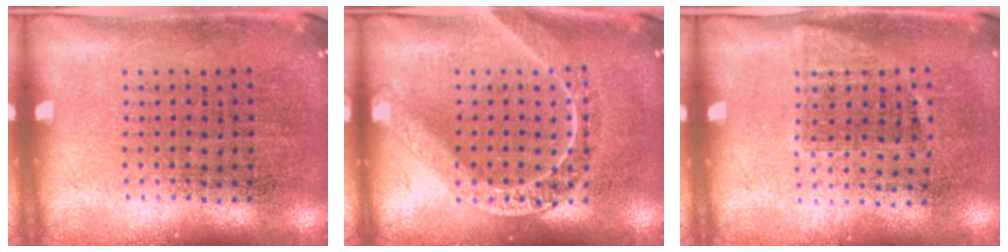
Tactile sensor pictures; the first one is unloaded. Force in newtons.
{"total": 1.5, "press": 1.5, "slide": 0.2}
{"total": 0.9, "press": 0.8, "slide": 0.4}